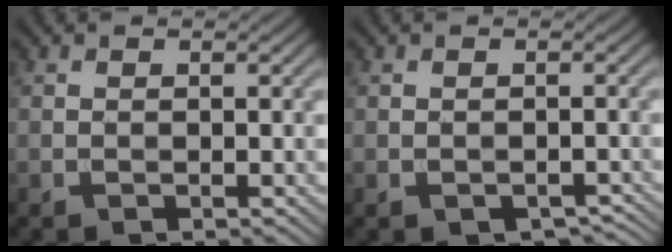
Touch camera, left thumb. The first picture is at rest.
{"total": 2.1, "force": [-1.4, 1.1, 1.2], "torque": [-0.020, -0.005, -0.011]}